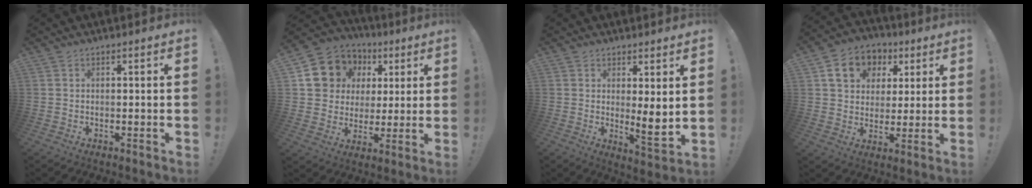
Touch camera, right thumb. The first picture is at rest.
{"total": 12.5, "force": [4.7, 11.0, 3.6], "torque": [-0.054, -0.022, 0.107]}
{"total": 6.1, "force": [1.9, 0.9, 5.7], "torque": [-0.058, -0.038, 0.032]}
{"total": 12.7, "force": [5.4, 10.2, 5.3], "torque": [-0.066, -0.020, 0.105]}